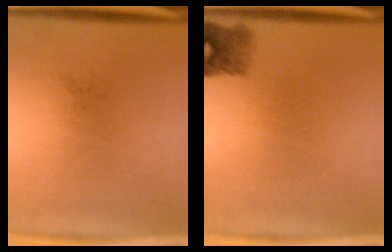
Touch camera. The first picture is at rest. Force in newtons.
{"total": 2.7}